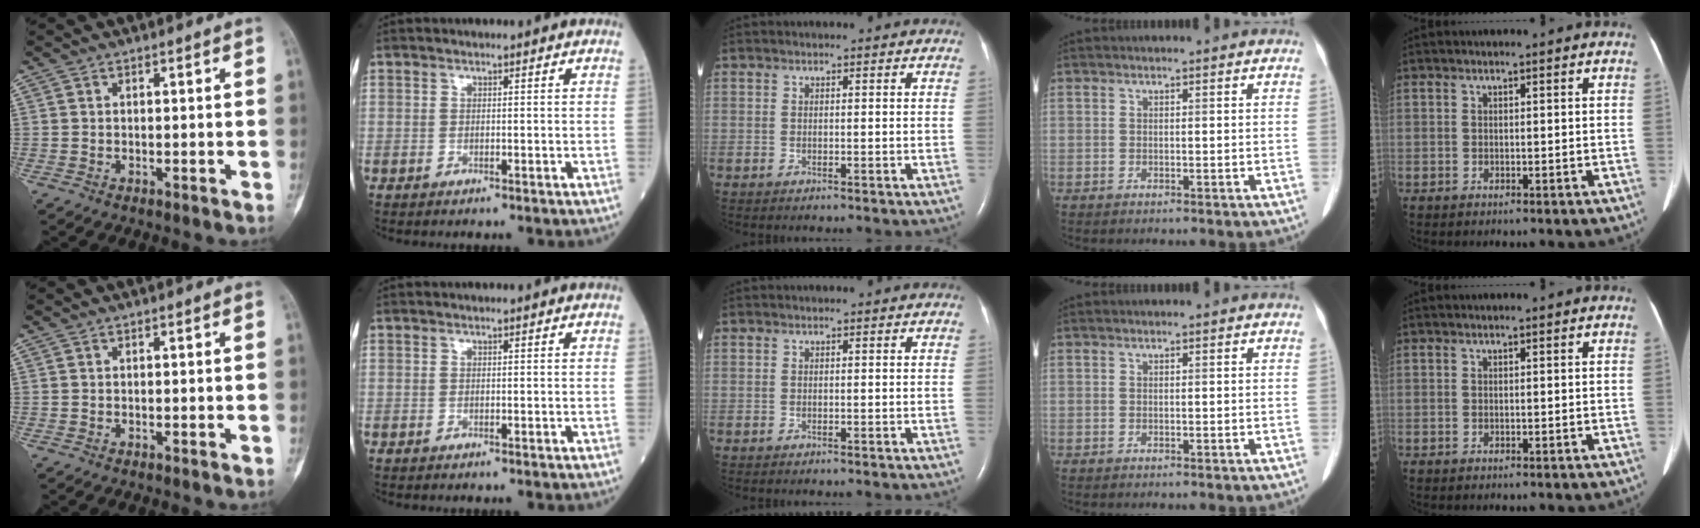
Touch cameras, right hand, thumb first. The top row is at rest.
{}